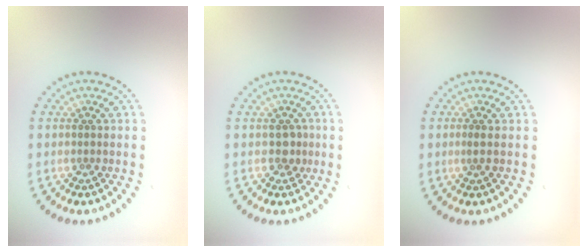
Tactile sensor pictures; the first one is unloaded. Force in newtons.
{"total": 1.2, "press": 1.1, "slide": 0.5}
{"total": 0.5, "press": 0.4, "slide": 0.3}